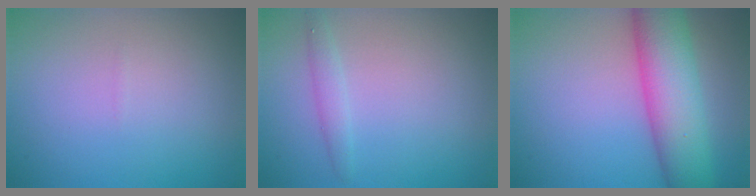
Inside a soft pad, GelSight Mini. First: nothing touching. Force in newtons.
{"total": 1.3, "press": 1.3, "slide": 0.1}
{"total": 8.7, "press": 8.7, "slide": 0.1}